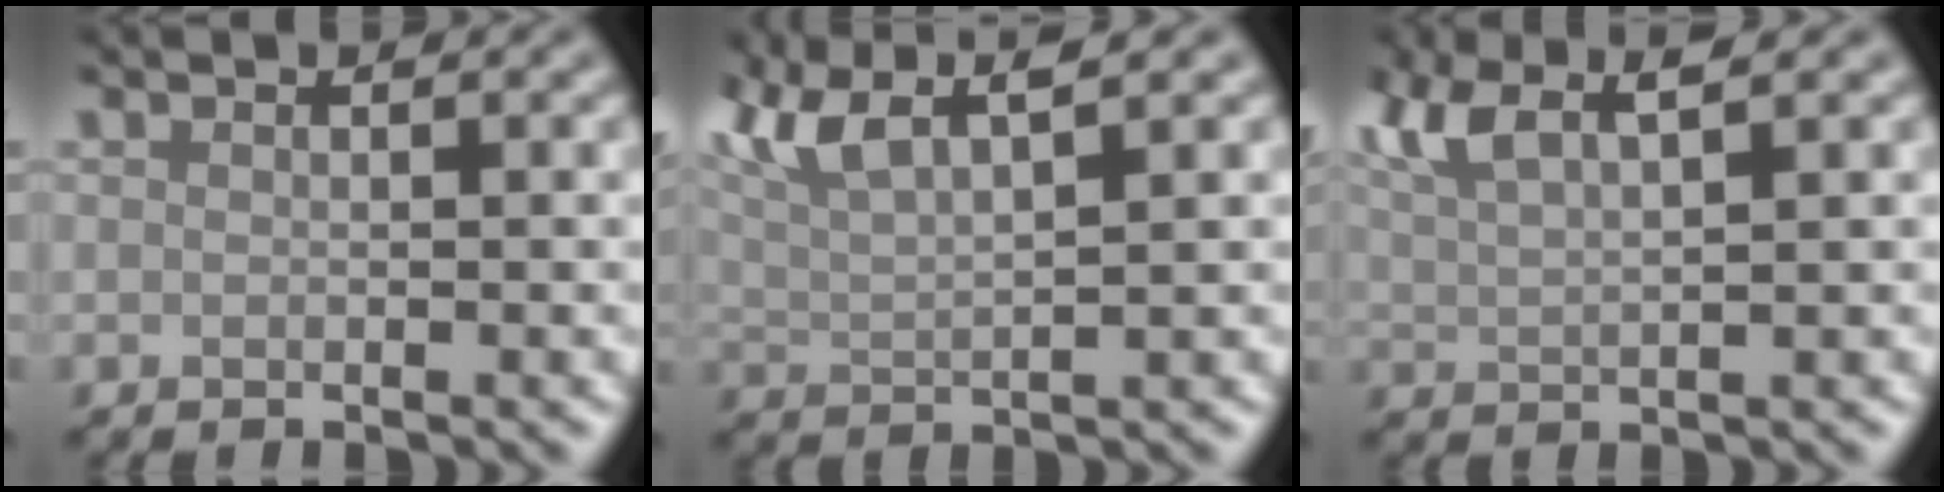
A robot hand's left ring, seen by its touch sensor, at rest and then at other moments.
{"total": 8.7, "force": [5.6, 3.0, 5.9], "torque": [-0.118, 0.041, 0.080]}
{"total": 4.8, "force": [3.1, 1.5, 3.5], "torque": [-0.073, 0.016, 0.058]}